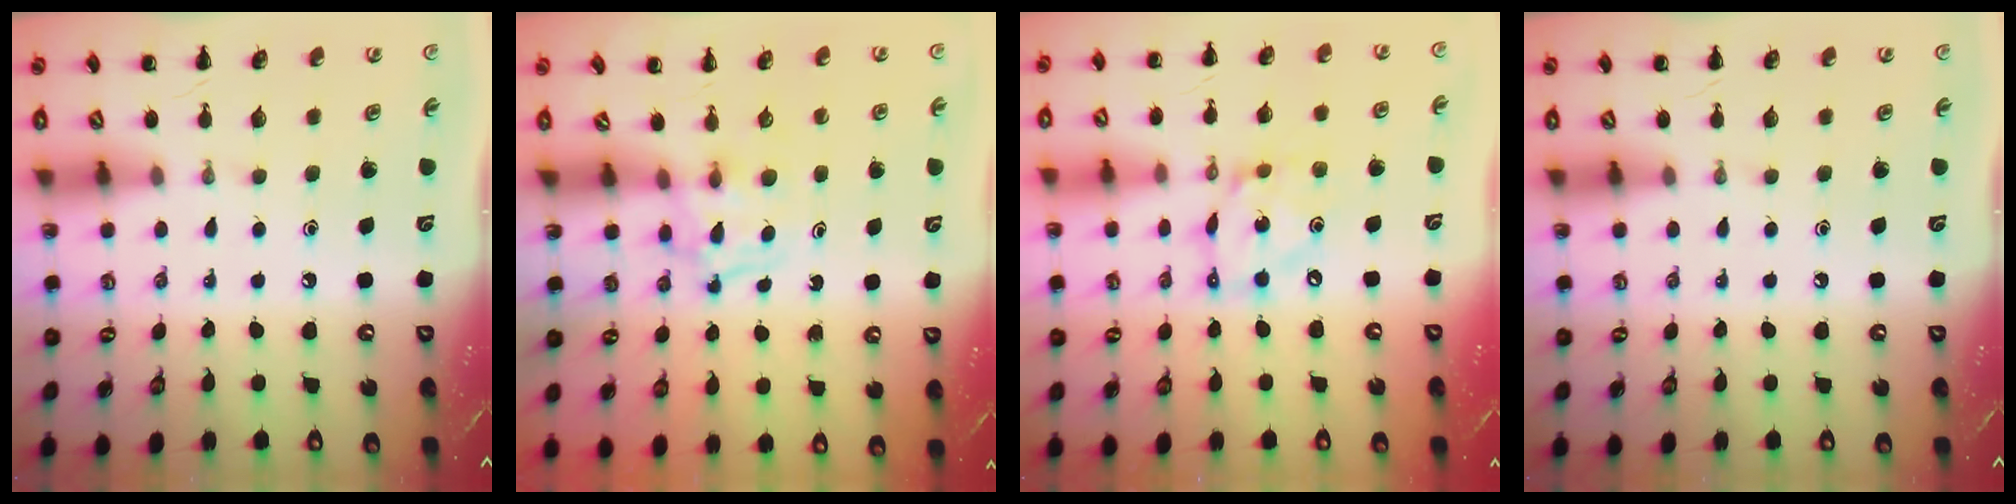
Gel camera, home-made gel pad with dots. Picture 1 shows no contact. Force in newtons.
{"total": 3.4, "press": 3.2, "slide": 1.3}
{"total": 9.0, "press": 8.7, "slide": 2.1}
{"total": 0.0}